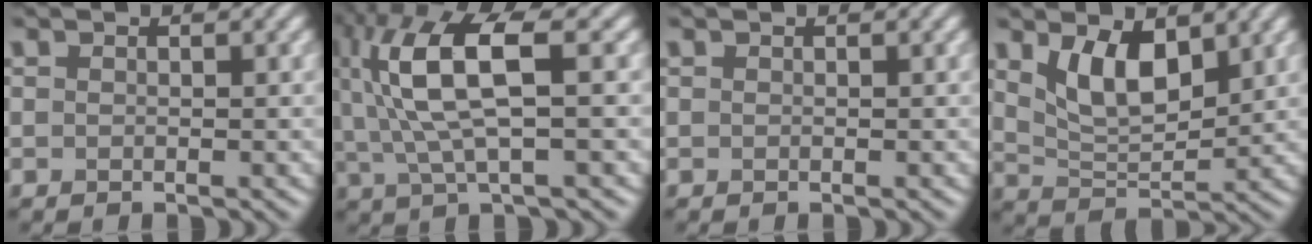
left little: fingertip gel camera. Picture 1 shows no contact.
{"total": 9.2, "force": [1.9, 2.9, 8.5], "torque": [-0.185, 0.009, 0.038]}
{"total": 0.0}
{"total": 5.4, "force": [2.5, 2.6, 4.0], "torque": [-0.085, -0.008, 0.049]}